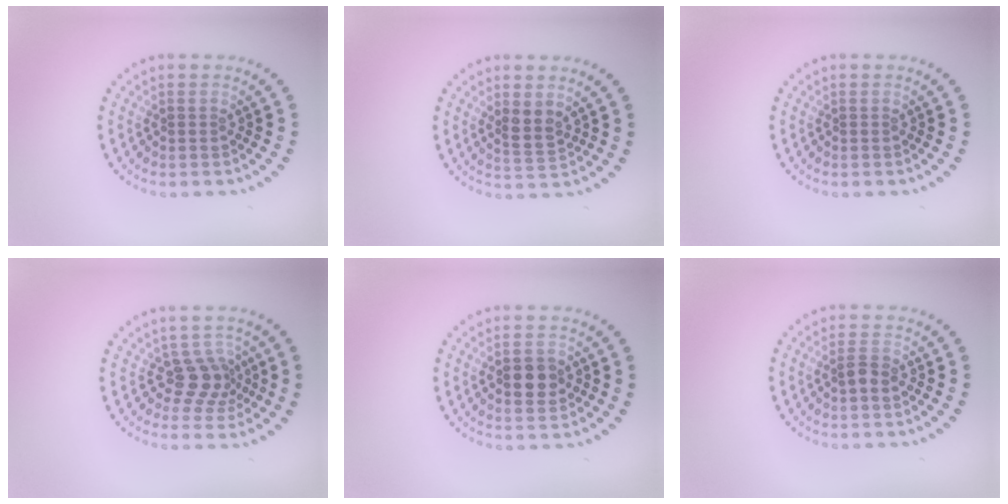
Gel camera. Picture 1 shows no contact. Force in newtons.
{"total": 2.1, "press": 1.9, "slide": 0.9}
{"total": 0.0}
{"total": 2.8, "press": 2.1, "slide": 1.9}
{"total": 3.3, "press": 3.3, "slide": 0.1}
{"total": 1.5, "press": 1.4, "slide": 0.5}